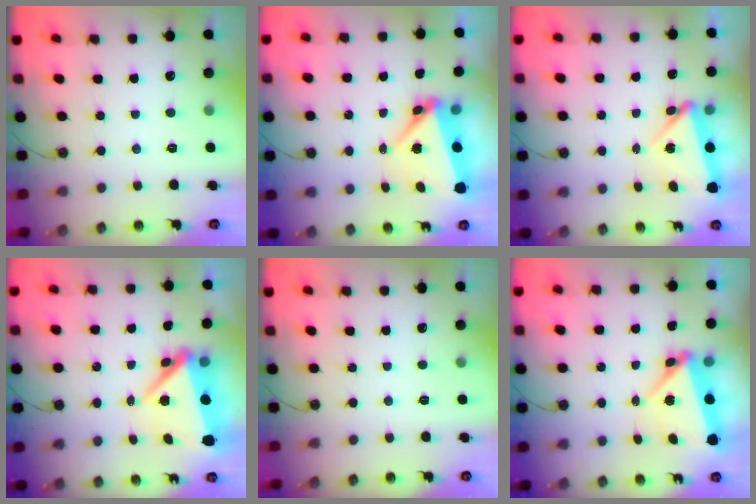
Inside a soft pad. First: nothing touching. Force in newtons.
{"total": 6.3, "press": 6.3, "slide": 0.8}
{"total": 10.9, "press": 5.3, "slide": 9.5}
{"total": 7.9, "press": 7.9, "slide": 0.7}
{"total": 0.0}
{"total": 6.8, "press": 6.8, "slide": 0.4}